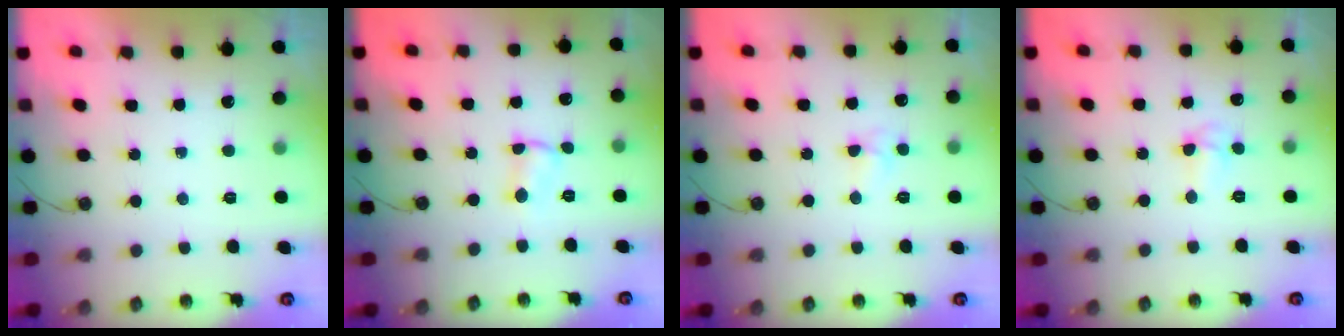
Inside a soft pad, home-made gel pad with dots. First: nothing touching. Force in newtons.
{"total": 2.9, "press": 2.7, "slide": 1.0}
{"total": 4.7, "press": 4.7, "slide": 0.7}
{"total": 5.0, "press": 3.3, "slide": 3.7}